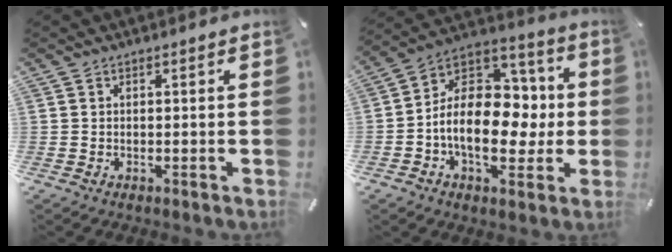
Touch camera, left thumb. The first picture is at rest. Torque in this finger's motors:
{"motor_torque": [2.33, 2.68, 0.79, 0.21, 0.27]}